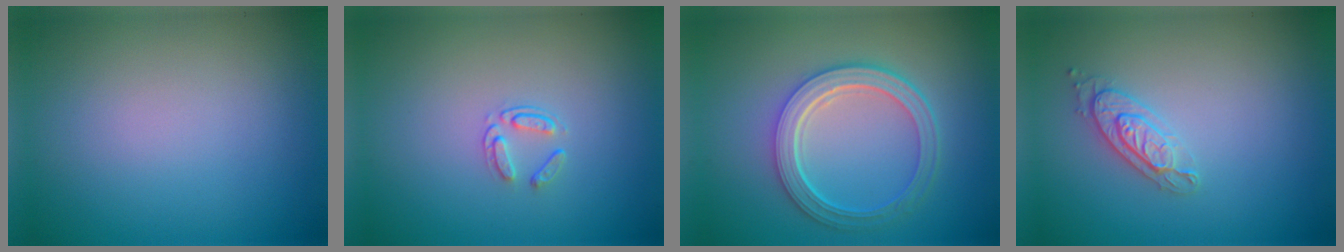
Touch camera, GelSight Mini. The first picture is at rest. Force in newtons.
{"total": 1.4, "press": 0.9, "slide": 1.1}
{"total": 5.3, "press": 3.8, "slide": 3.6}
{"total": 2.1, "press": 2.1, "slide": 0.5}